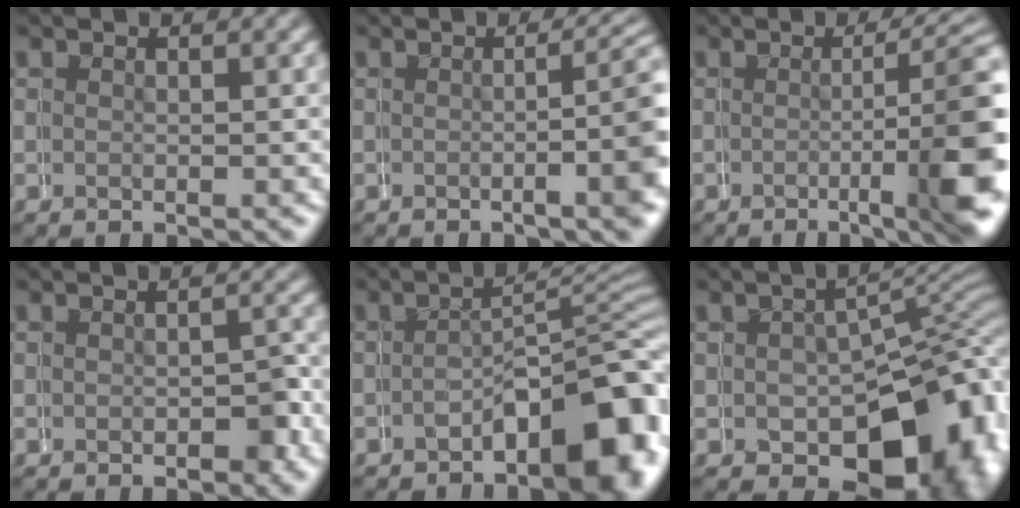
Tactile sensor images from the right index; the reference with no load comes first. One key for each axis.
{"total": 4.0, "fx": -0.3, "fy": 0.3, "fz": 4.0, "tx": -0.023, "ty": 0.006, "tz": -0.007}
{"total": 8.3, "fx": -2.1, "fy": 1.5, "fz": 7.9, "tx": -0.080, "ty": -0.003, "tz": -0.027}
{"total": 1.6, "fx": -0.8, "fy": 0.6, "fz": 1.2, "tx": -0.016, "ty": 0.010, "tz": -0.017}
{"total": 9.0, "fx": -4.6, "fy": 3.9, "fz": 6.6, "tx": -0.064, "ty": 0.006, "tz": -0.068}
{"total": 14.7, "fx": -4.0, "fy": 9.7, "fz": 10.2, "tx": -0.147, "ty": -0.042, "tz": -0.035}